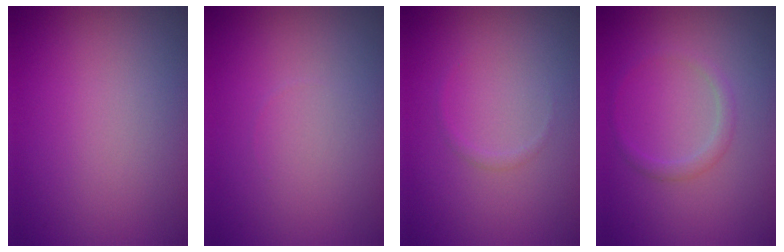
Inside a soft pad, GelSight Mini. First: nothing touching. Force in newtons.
{"total": 0.0}
{"total": 0.5, "press": 0.5, "slide": 0.0}
{"total": 1.2, "press": 1.2, "slide": 0.1}